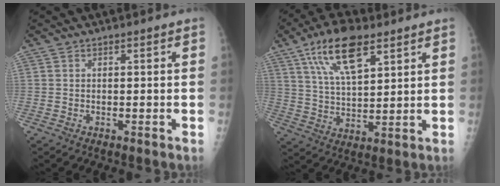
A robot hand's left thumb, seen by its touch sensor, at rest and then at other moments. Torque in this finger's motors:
{"motor_torque": [0.22, 0.29, 1.07, -0.55, 0.10]}